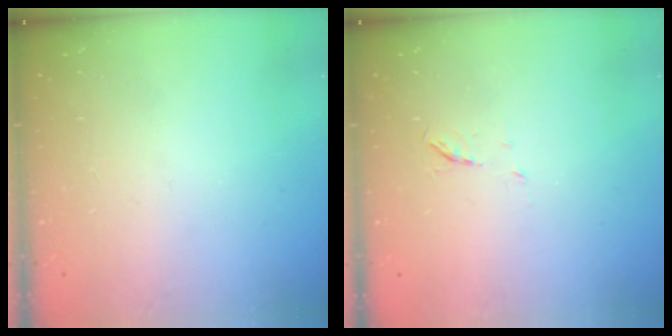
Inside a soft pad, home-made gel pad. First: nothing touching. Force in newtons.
{"total": 4.0, "press": 4.0, "slide": 0.6}